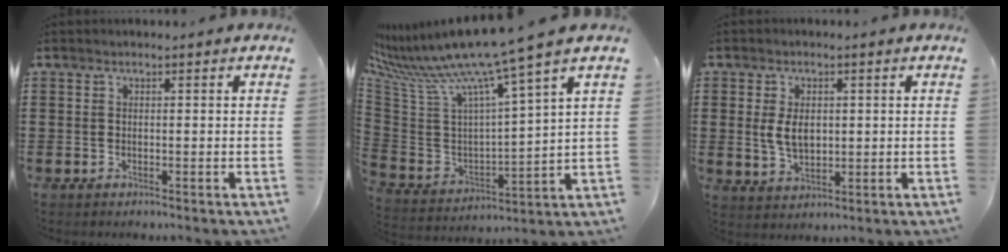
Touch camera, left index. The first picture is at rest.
{"total": 10.8, "force": [8.7, -0.9, 6.3], "torque": [-0.158, -0.069, 0.138]}
{"total": 4.8, "force": [0.5, 2.8, 3.8], "torque": [-0.078, 0.004, 0.005]}